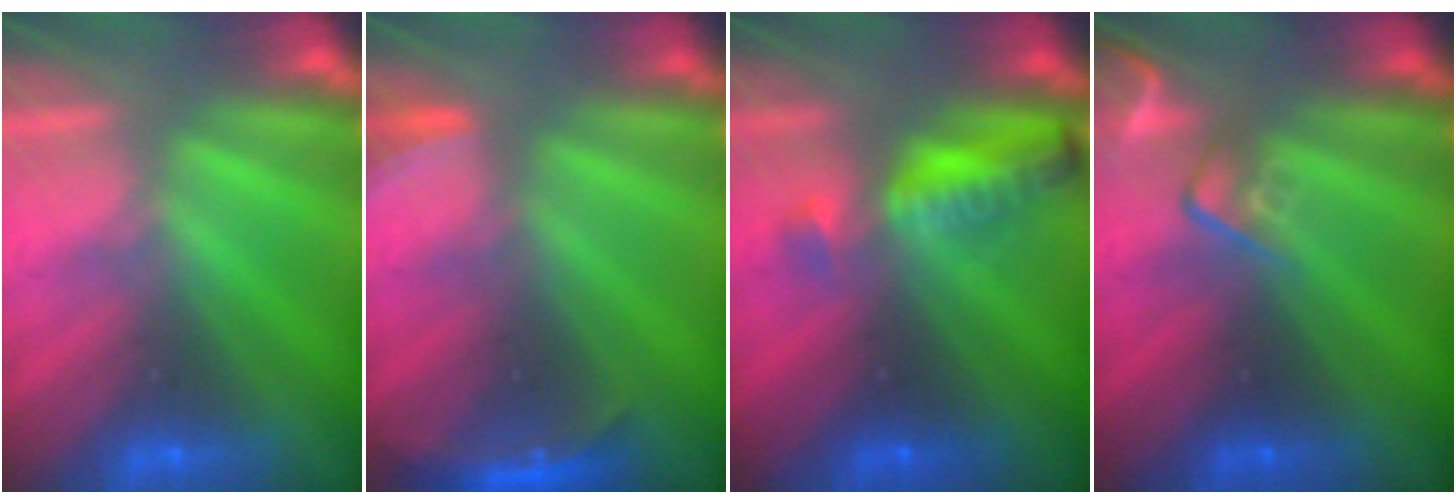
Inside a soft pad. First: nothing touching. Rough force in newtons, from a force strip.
{"total": 2.8}
{"total": 9.1}
{"total": 2.6}